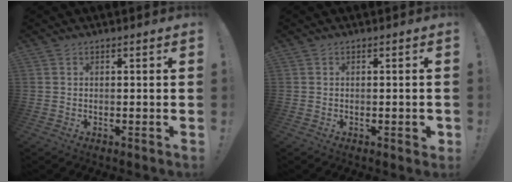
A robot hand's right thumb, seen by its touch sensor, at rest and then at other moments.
{"total": 1.3, "force": [-0.5, 0.4, 1.1], "torque": [-0.012, 0.001, -0.009]}